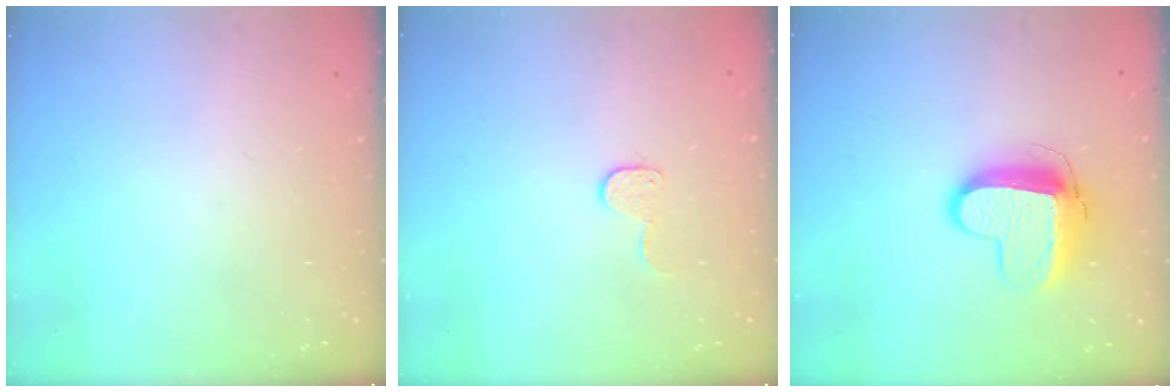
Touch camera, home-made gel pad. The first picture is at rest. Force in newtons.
{"total": 6.4, "press": 6.4, "slide": 0.4}
{"total": 11.1, "press": 11.0, "slide": 1.3}